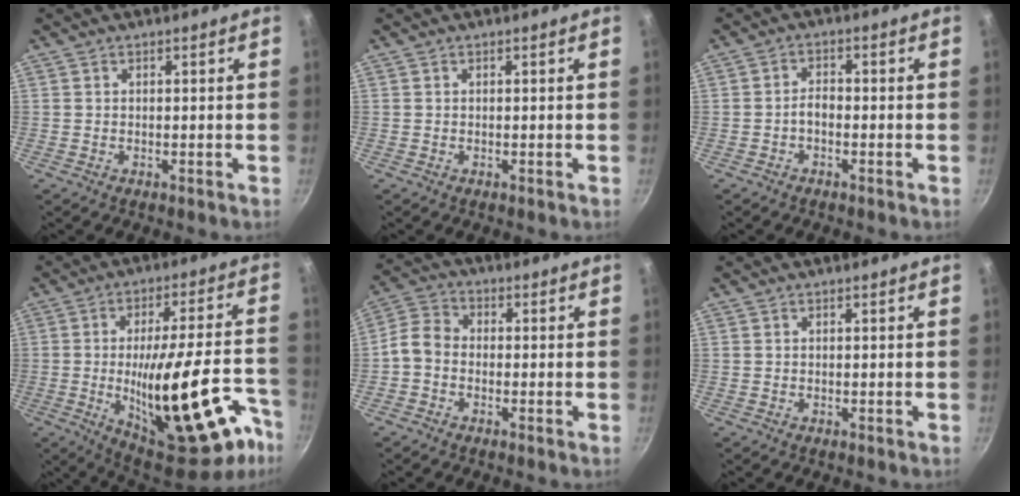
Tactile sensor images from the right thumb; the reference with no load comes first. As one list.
[{"total": 0.0}, {"total": 2.3, "force": [-1.1, 1.3, 1.6], "torque": [-0.023, 0.018, -0.023]}, {"total": 27.3, "force": [-10.8, 9.8, 23.1], "torque": [-0.287, 0.039, -0.140]}, {"total": 8.5, "force": [-2.2, 6.4, 5.1], "torque": [-0.093, 0.040, -0.066]}, {"total": 0.0}]